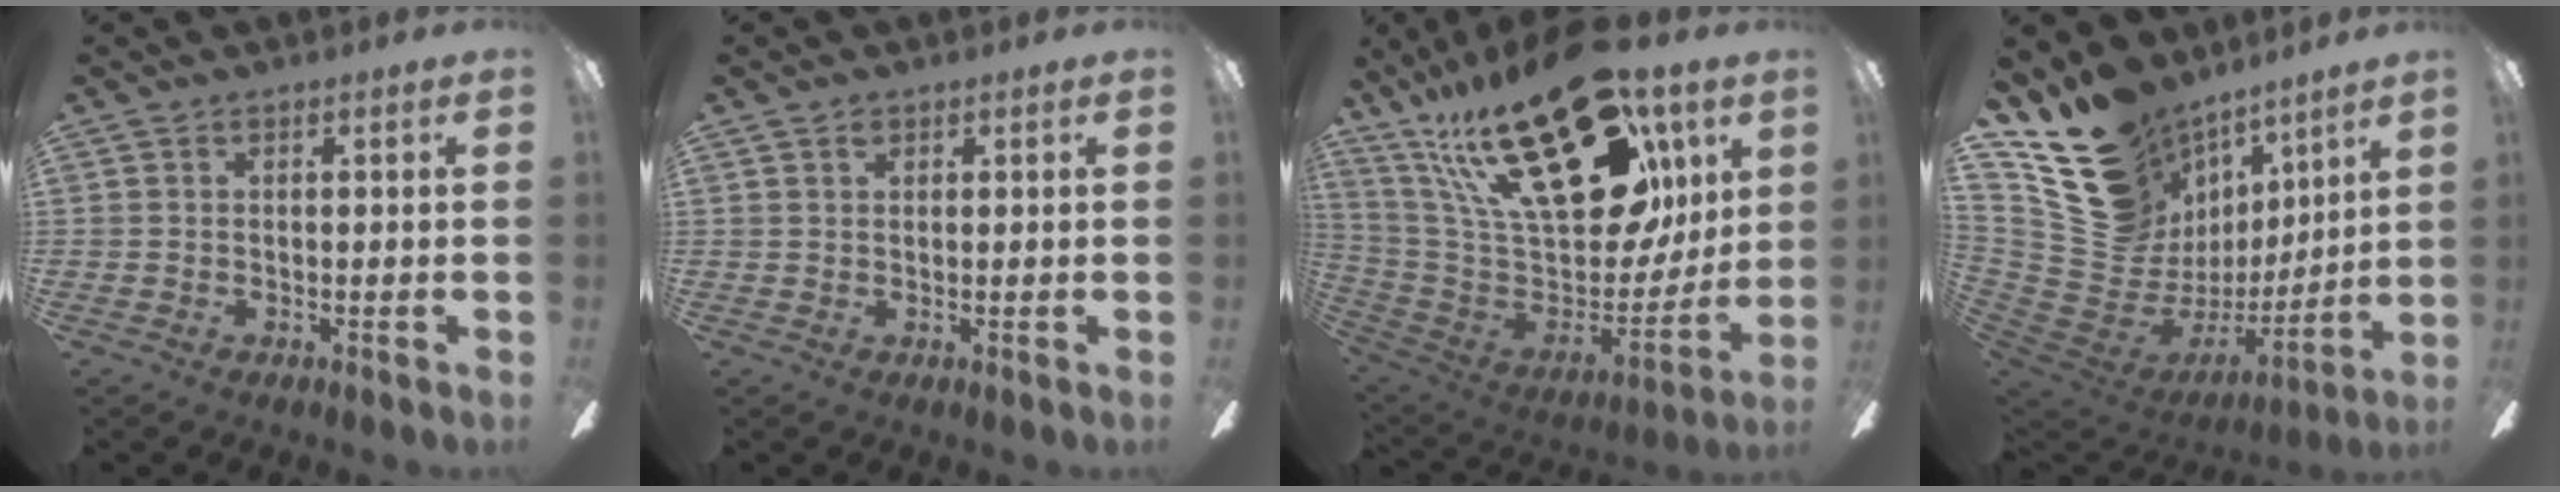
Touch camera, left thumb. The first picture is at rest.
{"total": 1.3, "force": [1.0, 0.7, 0.6], "torque": [-0.013, 0.001, 0.018]}
{"total": 35.4, "force": [18.2, 16.8, 25.2], "torque": [-0.427, -0.099, 0.330]}
{"total": 19.0, "force": [12.6, 13.1, 5.3], "torque": [-0.105, -0.097, 0.268]}